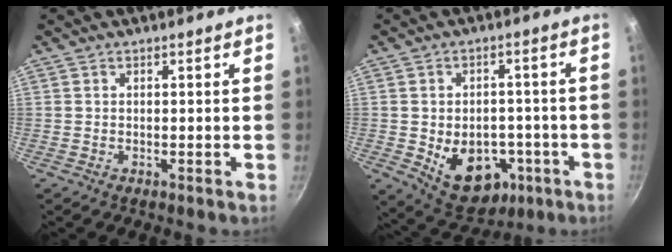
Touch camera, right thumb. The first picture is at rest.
{"total": 13.4, "force": [-3.8, 9.7, 8.4], "torque": [-0.086, 0.013, -0.031]}